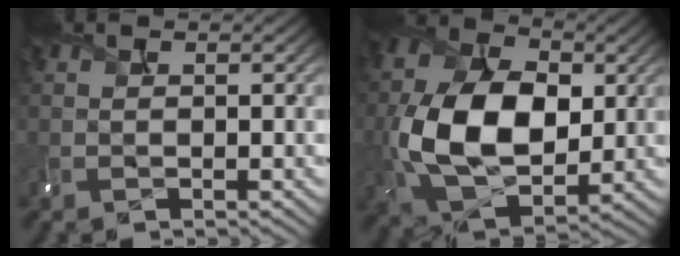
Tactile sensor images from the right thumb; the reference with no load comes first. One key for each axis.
{"total": 13.2, "fx": -0.4, "fy": 8.5, "fz": 10.1, "tx": -0.217, "ty": 0.004, "tz": -0.005}